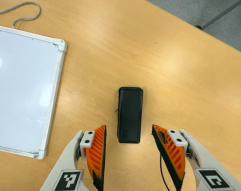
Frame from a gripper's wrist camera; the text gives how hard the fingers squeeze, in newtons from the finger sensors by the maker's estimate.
{"total": 0.0}